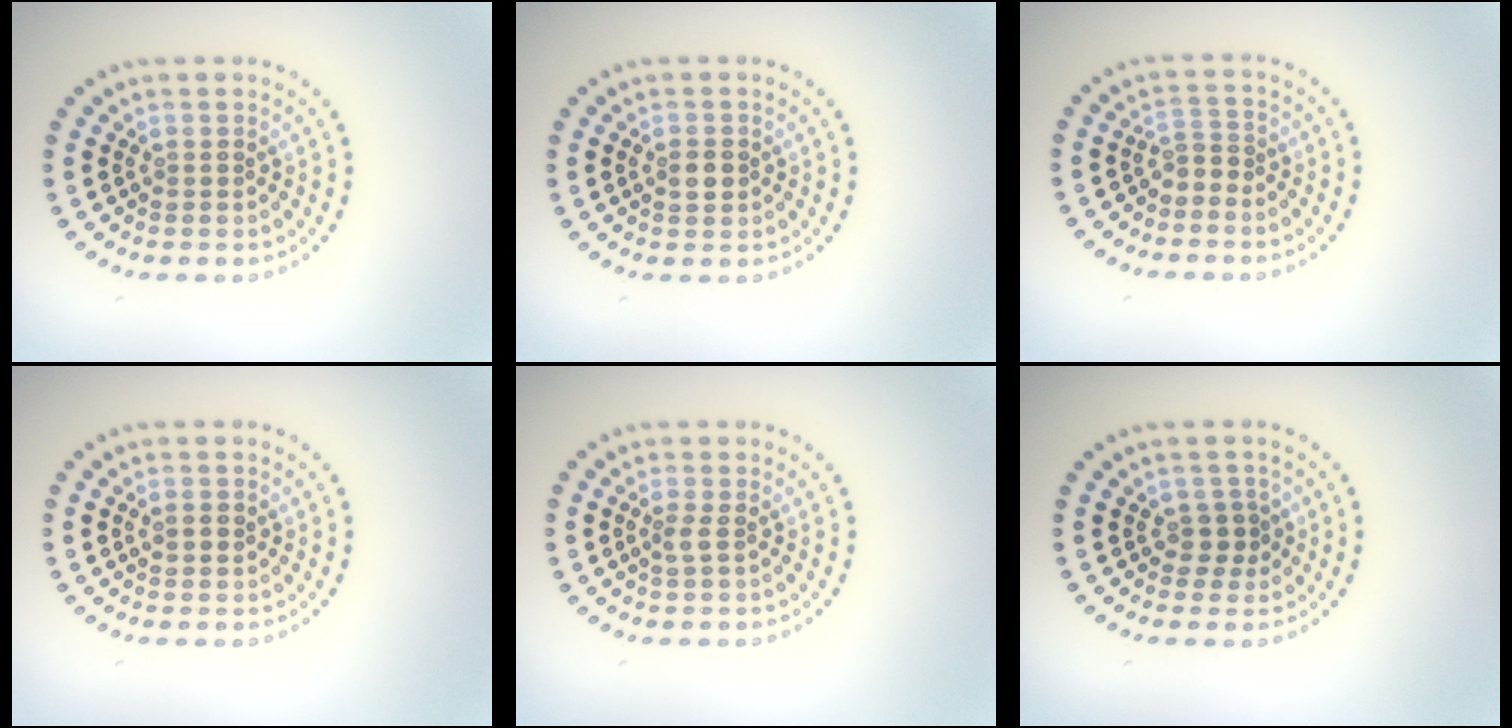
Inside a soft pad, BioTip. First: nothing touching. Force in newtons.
{"total": 1.6, "press": 1.6, "slide": 0.2}
{"total": 1.4, "press": 1.0, "slide": 1.0}
{"total": 1.1, "press": 1.0, "slide": 0.4}
{"total": 0.9, "press": 0.7, "slide": 0.6}
{"total": 1.7, "press": 1.4, "slide": 1.0}